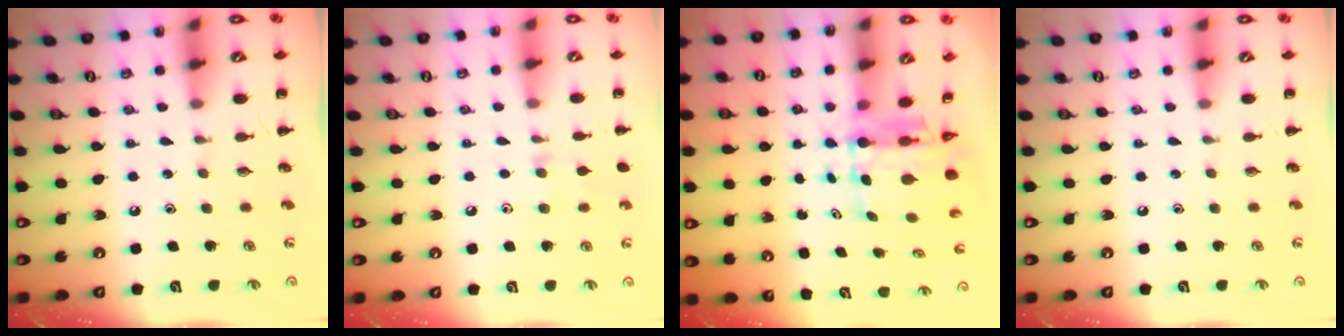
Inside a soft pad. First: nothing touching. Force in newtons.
{"total": 6.7, "press": 6.4, "slide": 1.8}
{"total": 6.6, "press": 6.1, "slide": 2.5}
{"total": 0.0}